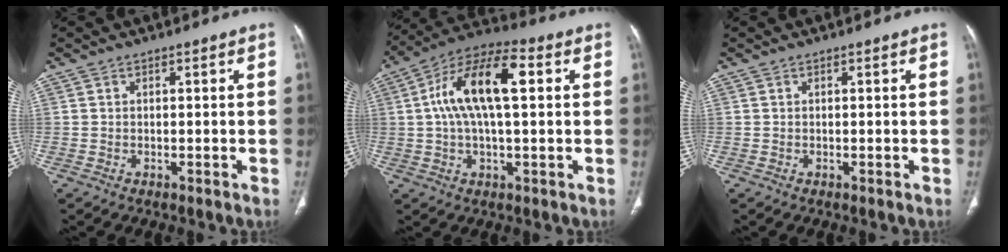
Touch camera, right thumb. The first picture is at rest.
{"total": 15.1, "force": [2.8, 6.1, 13.5], "torque": [-0.251, 0.032, 0.044]}
{"total": 0.0}